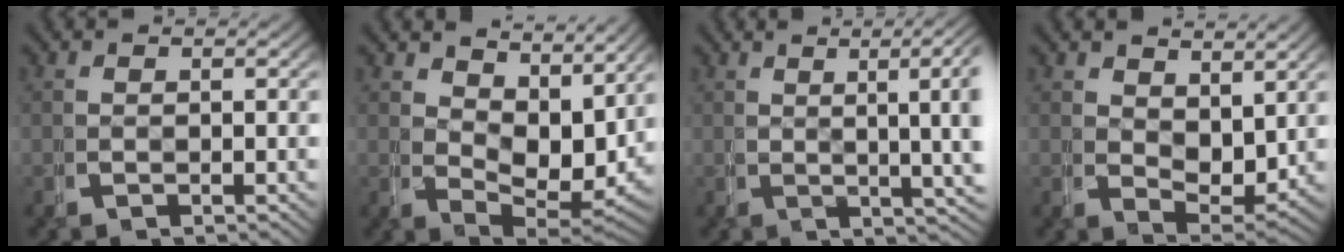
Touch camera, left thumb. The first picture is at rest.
{"total": 7.4, "force": [1.8, 4.3, 5.8], "torque": [-0.100, -0.034, 0.046]}
{"total": 8.6, "force": [2.3, 3.8, 7.4], "torque": [-0.077, 0.018, 0.028]}
{"total": 3.4, "force": [1.2, 2.0, 2.6], "torque": [-0.043, -0.021, 0.029]}